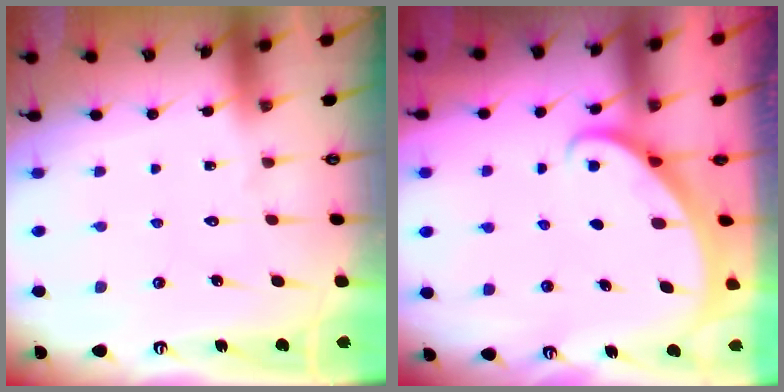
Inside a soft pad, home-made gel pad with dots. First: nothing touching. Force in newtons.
{"total": 1.8, "press": 1.8, "slide": 0.1}